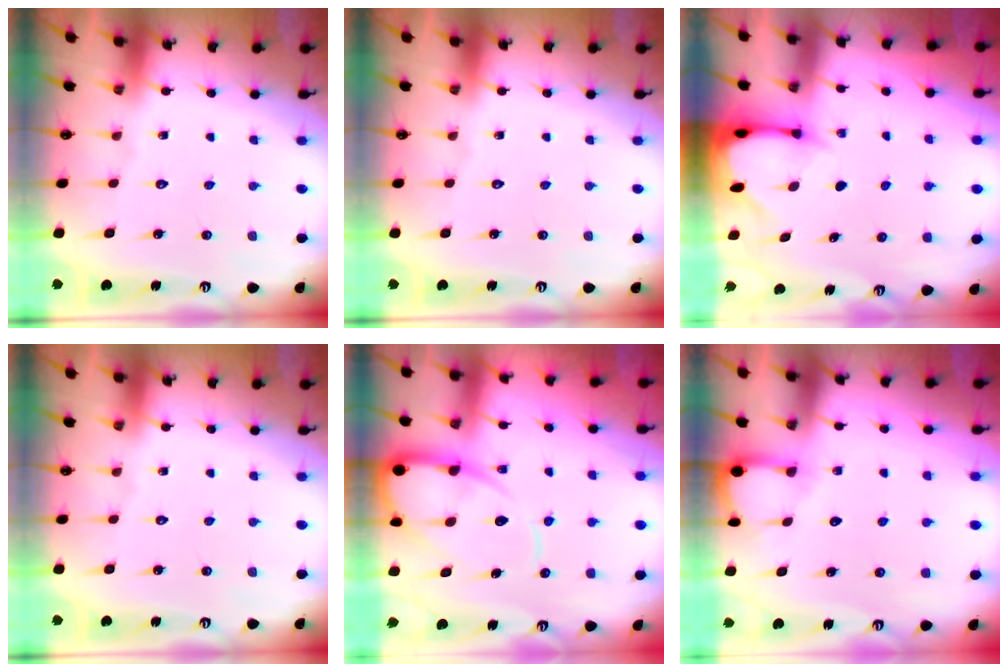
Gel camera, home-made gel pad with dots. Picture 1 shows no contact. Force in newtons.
{"total": 0.0}
{"total": 3.0, "press": 3.0, "slide": 0.3}
{"total": 0.0}
{"total": 12.2, "press": 12.1, "slide": 1.2}
{"total": 3.4, "press": 3.4, "slide": 0.3}